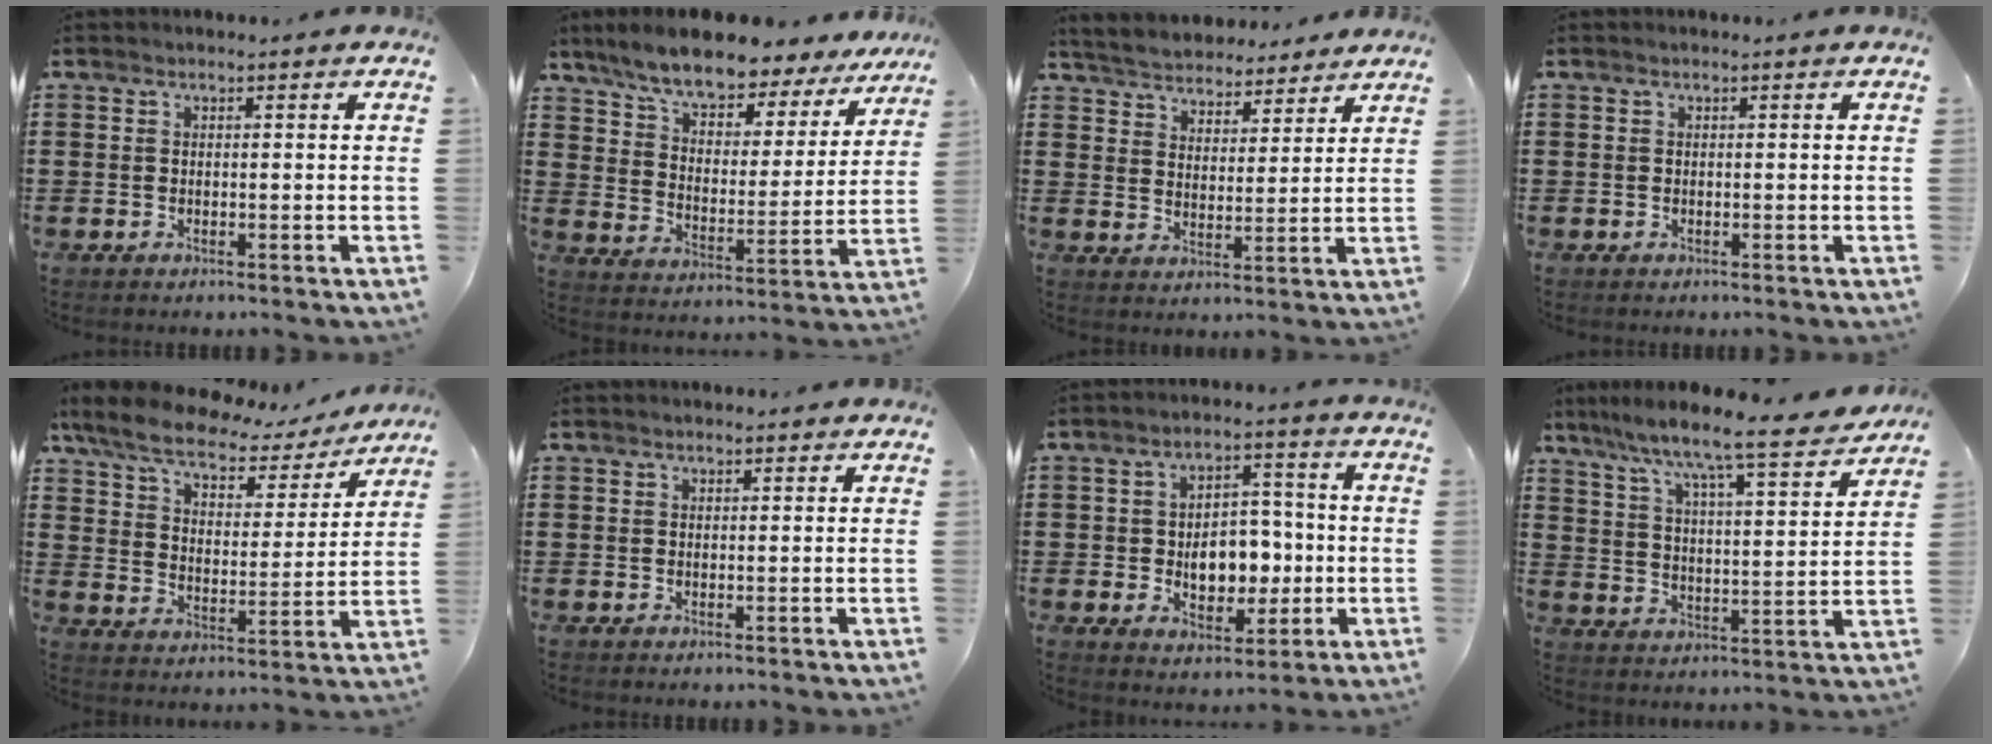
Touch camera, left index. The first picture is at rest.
{"total": 8.6, "force": [7.6, 1.4, 3.6], "torque": [-0.105, -0.041, 0.130]}
{"total": 4.5, "force": [4.4, 0.6, -0.2], "torque": [-0.021, -0.024, 0.077]}
{"total": 0.0}
{"total": 7.5, "force": [6.2, 2.2, 3.6], "torque": [-0.097, -0.028, 0.105]}
{"total": 0.6, "force": [0.5, 0.1, 0.2], "torque": [-0.005, 0.000, 0.010]}
{"total": 8.3, "force": [-0.8, 5.6, 6.1], "torque": [-0.093, 0.009, -0.017]}
{"total": 7.1, "force": [6.3, -0.5, 3.2], "torque": [-0.090, -0.052, 0.097]}